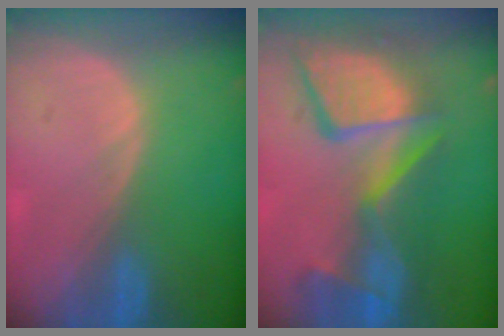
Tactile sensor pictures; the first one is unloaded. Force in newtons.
{"total": 13.6, "press": 11.1, "slide": 7.8}